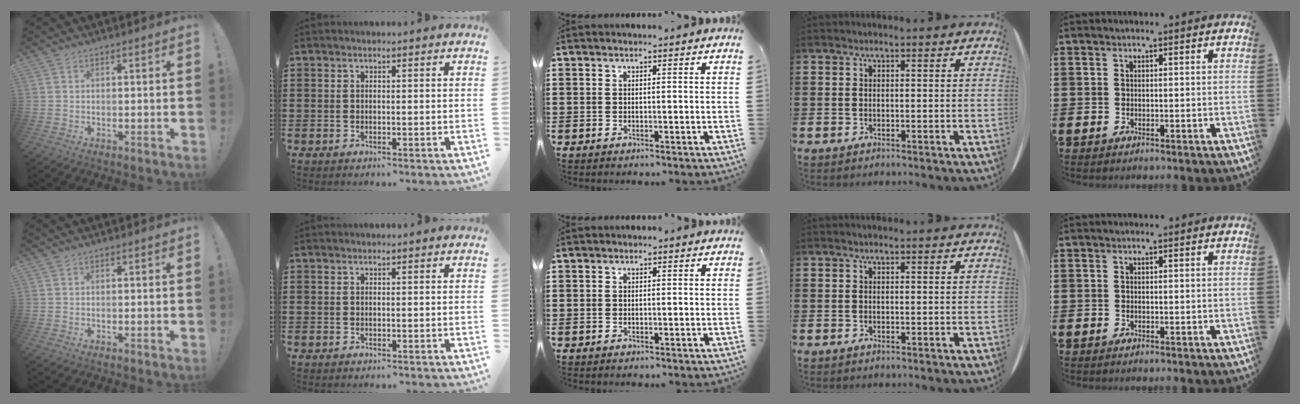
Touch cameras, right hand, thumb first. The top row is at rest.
{}